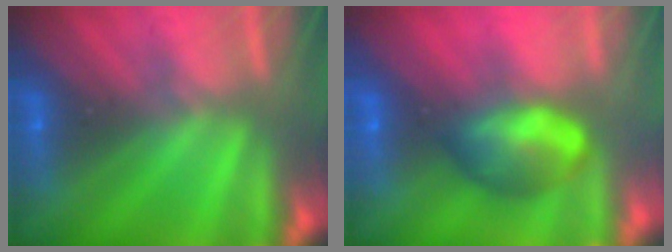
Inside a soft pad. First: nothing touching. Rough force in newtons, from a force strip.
{"total": 7.5}